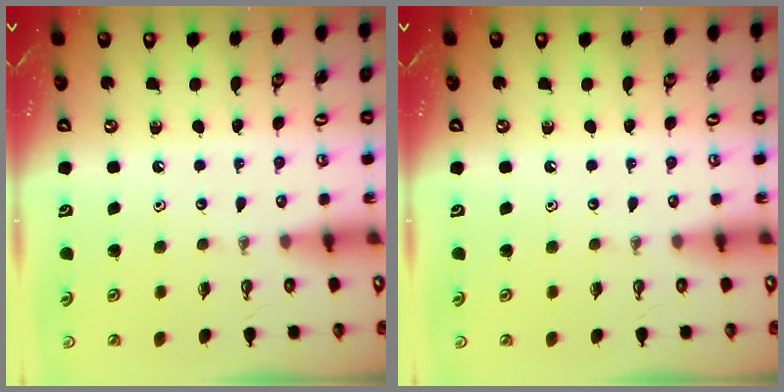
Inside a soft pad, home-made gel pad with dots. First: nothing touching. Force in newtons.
{"total": 0.0}